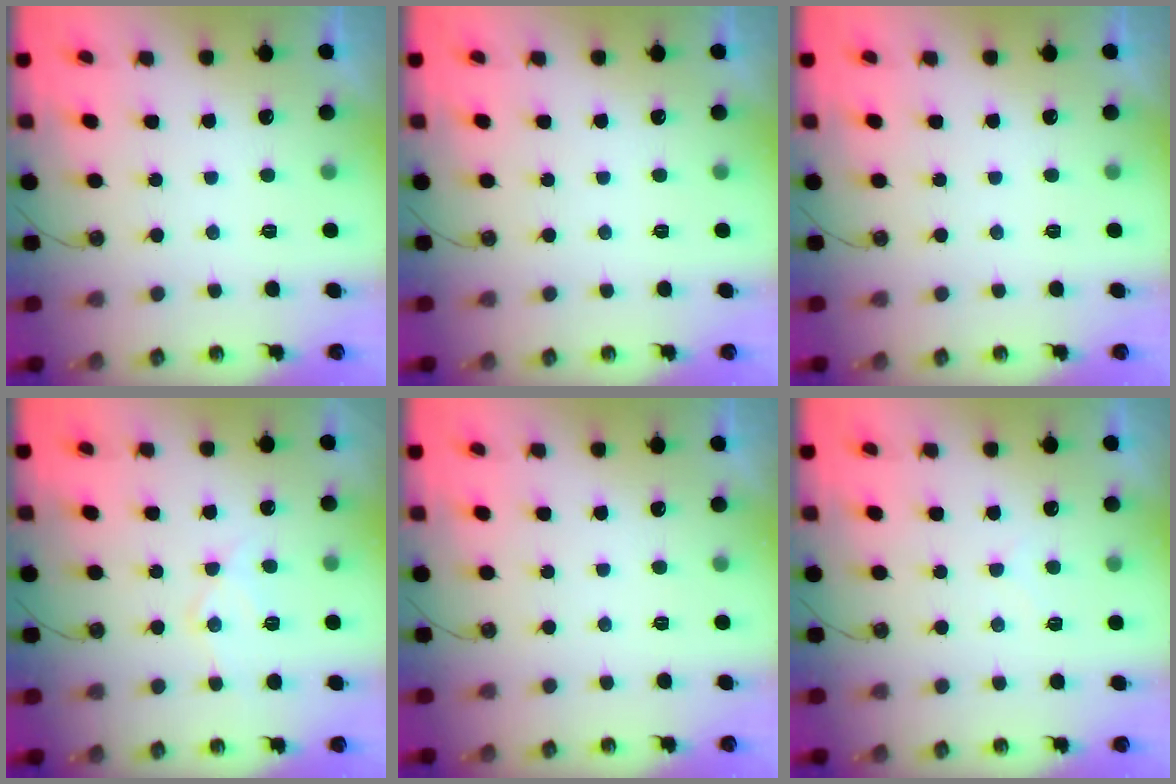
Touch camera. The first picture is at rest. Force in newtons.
{"total": 0.0}
{"total": 0.0}
{"total": 9.3, "press": 9.3, "slide": 0.7}
{"total": 0.0}
{"total": 5.3, "press": 5.3, "slide": 0.7}